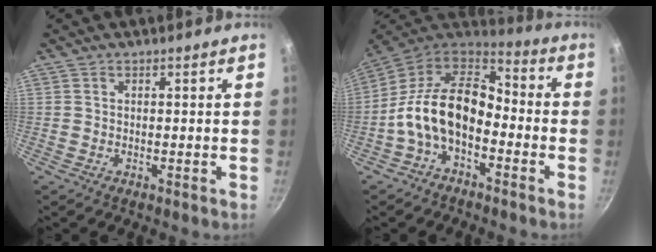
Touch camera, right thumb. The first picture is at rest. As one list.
[{"total": 16.0, "force": [-3.9, 10.0, 11.8], "torque": [-0.197, 0.056, -0.090]}]